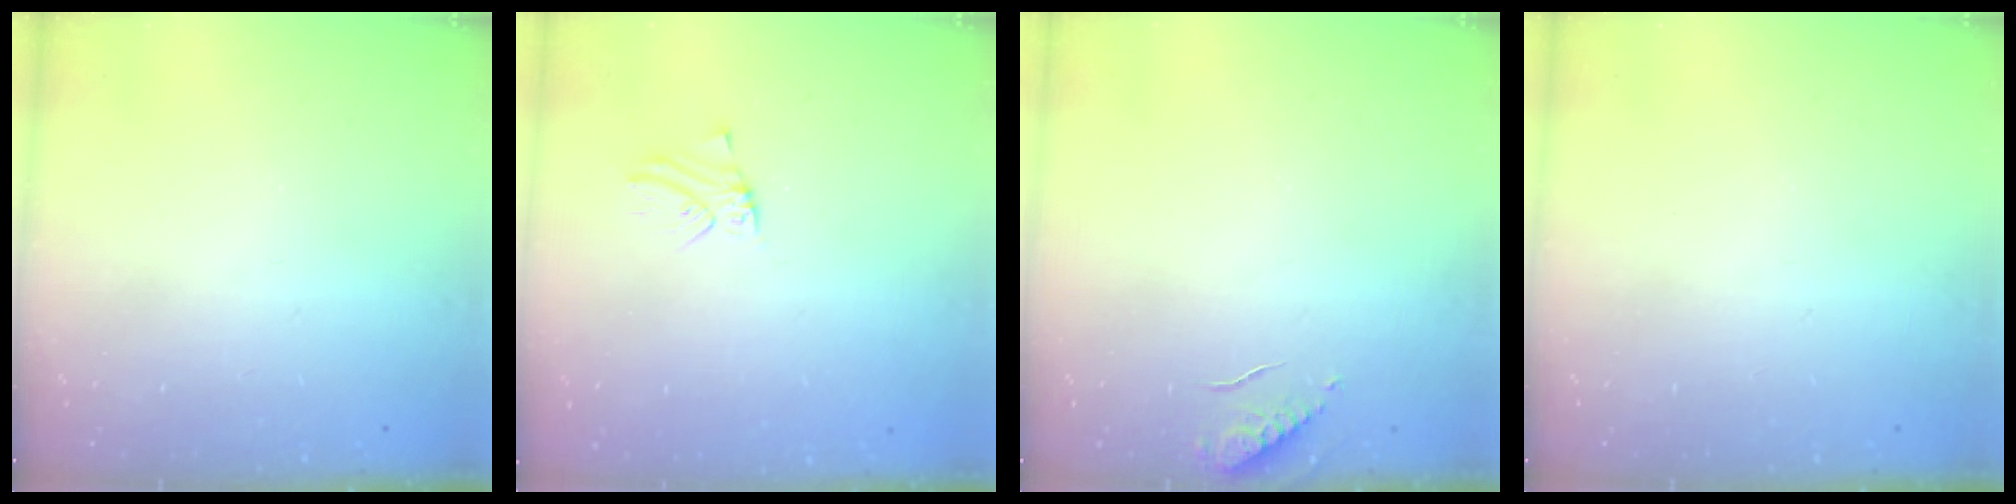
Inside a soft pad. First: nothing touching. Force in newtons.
{"total": 0.0}
{"total": 5.6, "press": 5.6, "slide": 0.8}
{"total": 0.0}